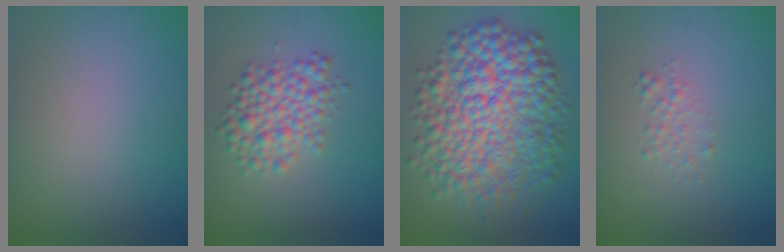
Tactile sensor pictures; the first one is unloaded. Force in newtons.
{"total": 4.4, "press": 4.4, "slide": 0.1}
{"total": 11.5, "press": 11.5, "slide": 0.1}
{"total": 1.2, "press": 1.2, "slide": 0.0}